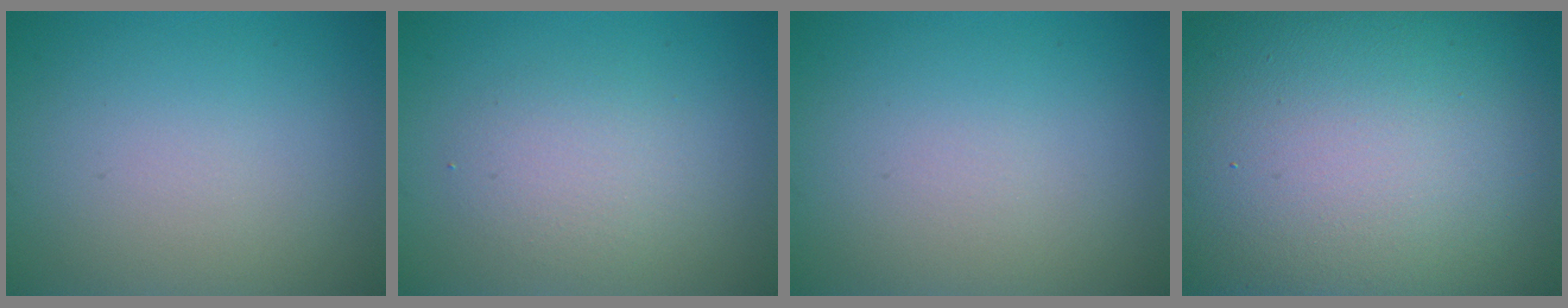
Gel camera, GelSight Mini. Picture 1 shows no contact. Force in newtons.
{"total": 2.4, "press": 2.4, "slide": 0.3}
{"total": 0.0}
{"total": 25.6, "press": 25.6, "slide": 1.1}